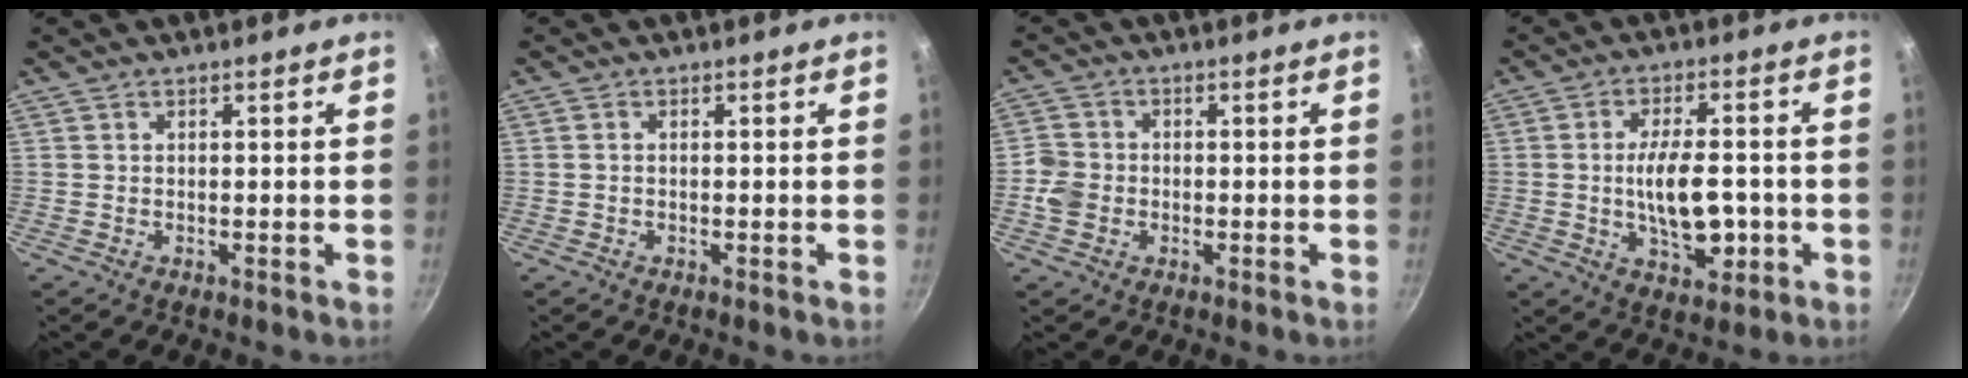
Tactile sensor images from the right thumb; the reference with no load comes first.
{"total": 0.5, "force": [-0.1, 0.3, 0.4], "torque": [-0.008, 0.004, -0.003]}
{"total": 4.7, "force": [-1.2, 4.0, 2.1], "torque": [-0.035, 0.015, -0.031]}
{"total": 11.4, "force": [-1.7, 5.5, 9.8], "torque": [-0.145, 0.008, -0.021]}